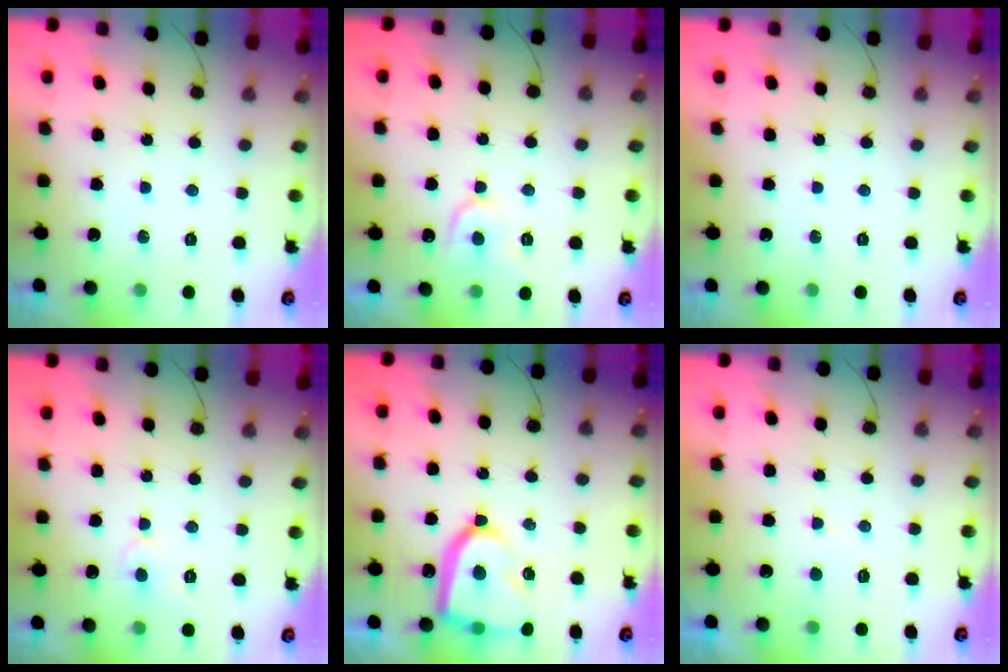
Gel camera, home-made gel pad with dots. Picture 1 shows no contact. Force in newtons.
{"total": 8.2, "press": 8.1, "slide": 0.9}
{"total": 0.0}
{"total": 4.3, "press": 4.2, "slide": 0.5}
{"total": 15.5, "press": 15.5, "slide": 1.0}
{"total": 2.3, "press": 2.3, "slide": 0.2}